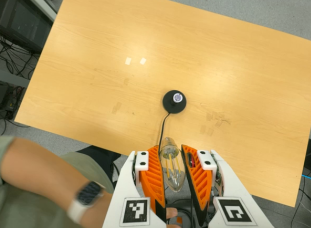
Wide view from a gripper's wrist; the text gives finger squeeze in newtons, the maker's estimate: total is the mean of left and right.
{"total": 19.1, "left": 20.0, "right": 18.2}